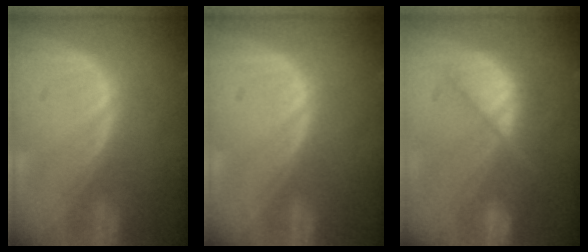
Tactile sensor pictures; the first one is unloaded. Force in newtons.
{"total": 0.0}
{"total": 7.2, "press": 7.1, "slide": 0.6}